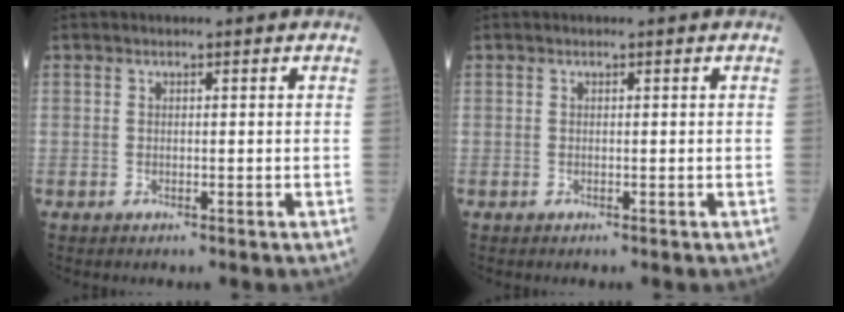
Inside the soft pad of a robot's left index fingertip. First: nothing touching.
{"total": 0.0}